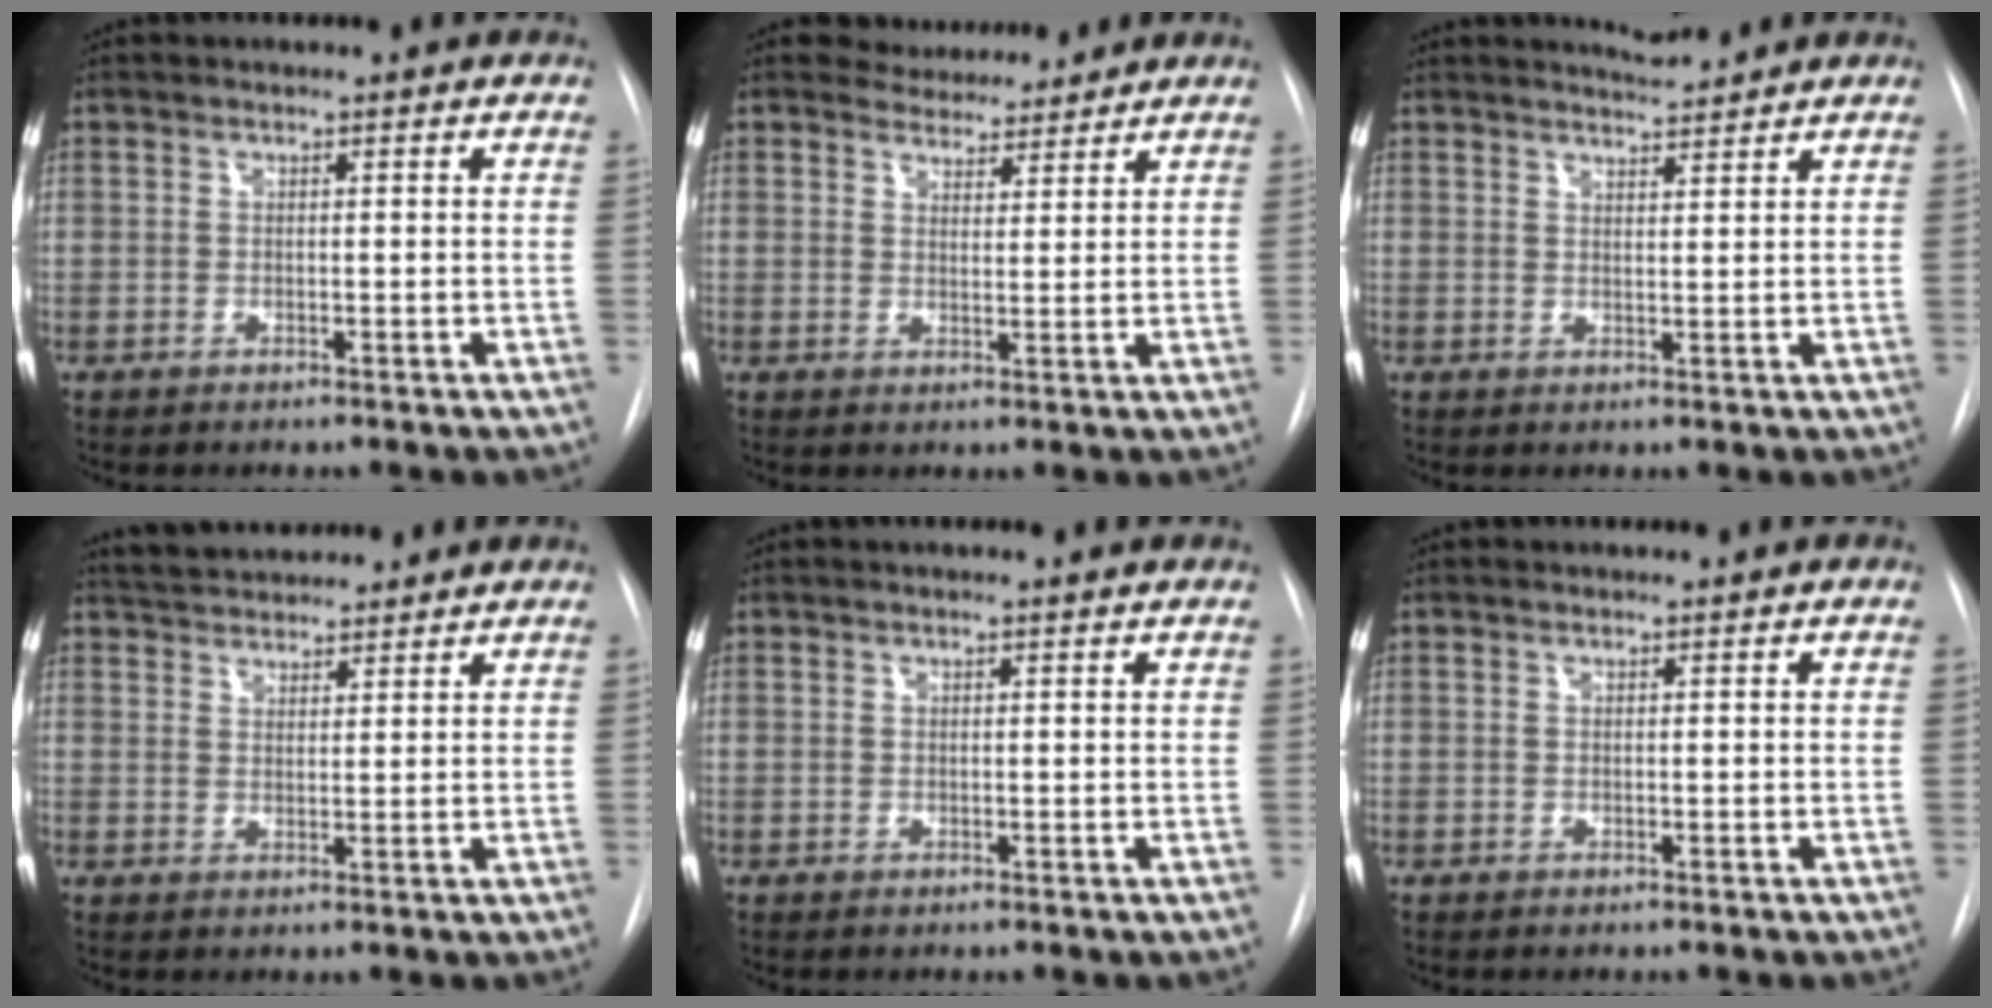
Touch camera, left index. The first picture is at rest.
{"total": 4.7, "force": [4.5, 1.4, 0.1], "torque": [0.002, 0.004, 0.062]}
{"total": 2.8, "force": [2.8, -0.3, 0.1], "torque": [-0.008, -0.006, 0.046]}
{"total": 8.6, "force": [8.0, 2.0, 2.4], "torque": [-0.040, 0.023, 0.124]}
{"total": 3.0, "force": [2.8, 0.0, 1.1], "torque": [-0.014, 0.009, 0.026]}
{"total": 0.0}